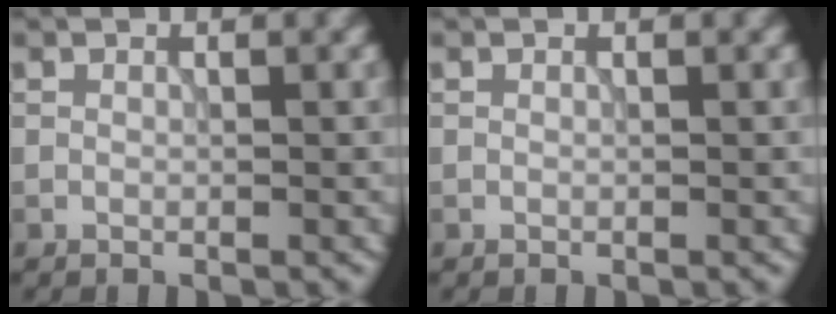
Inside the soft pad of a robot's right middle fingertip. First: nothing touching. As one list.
[{"total": 0.0}]